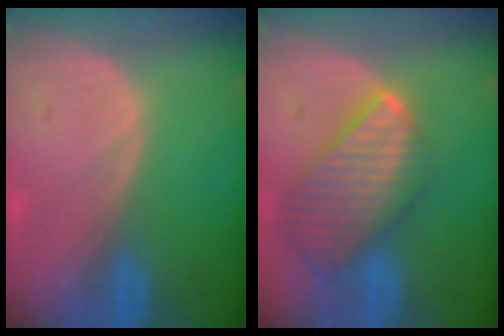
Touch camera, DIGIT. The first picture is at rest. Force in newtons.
{"total": 9.9, "press": 8.6, "slide": 4.9}